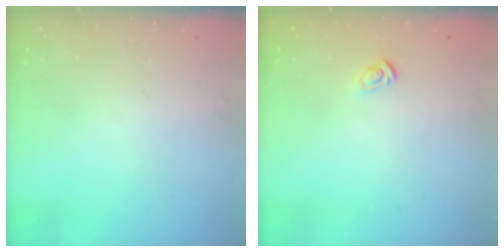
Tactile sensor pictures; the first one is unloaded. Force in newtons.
{"total": 2.7, "press": 2.7, "slide": 0.3}